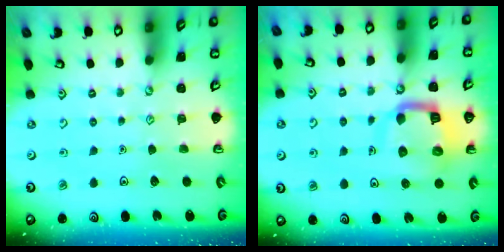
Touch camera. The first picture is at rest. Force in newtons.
{"total": 11.0, "press": 10.9, "slide": 1.3}